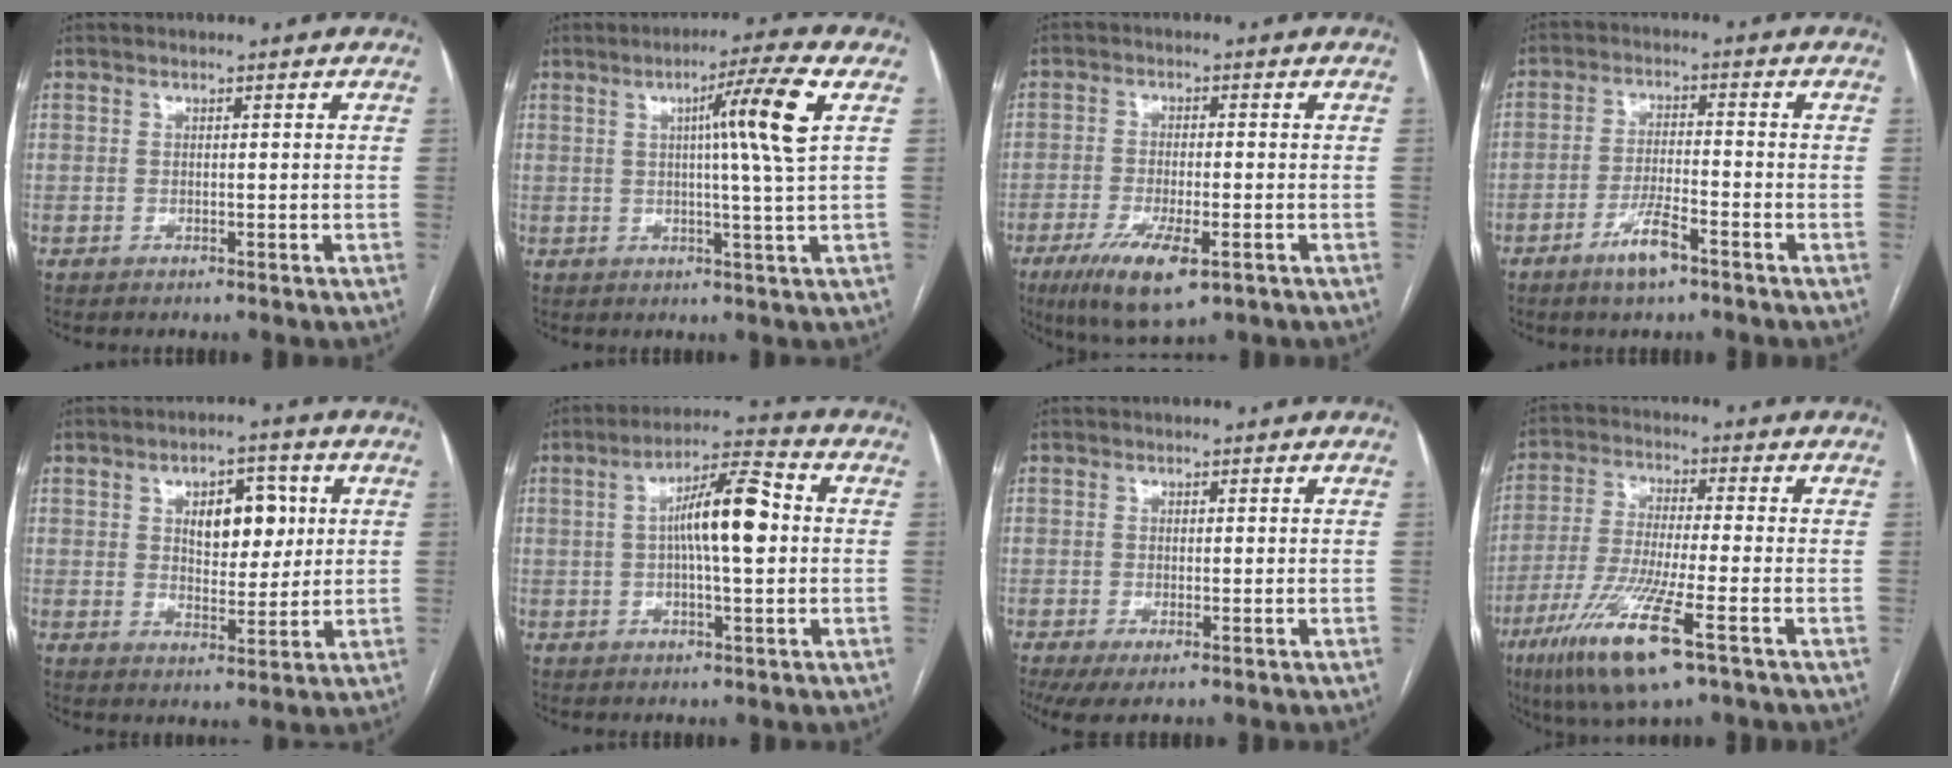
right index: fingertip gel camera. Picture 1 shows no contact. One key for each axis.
{"total": 9.3, "fx": 2.6, "fy": -2.0, "fz": 8.7, "tx": -0.138, "ty": 0.003, "tz": 0.042}
{"total": 9.9, "fx": -5.1, "fy": 2.6, "fz": 8.0, "tx": -0.143, "ty": -0.022, "tz": -0.081}
{"total": 5.7, "fx": -3.7, "fy": 0.9, "fz": 4.3, "tx": -0.084, "ty": -0.003, "tz": -0.065}
{"total": 8.3, "fx": 2.4, "fy": 4.2, "fz": 6.8, "tx": -0.096, "ty": 0.012, "tz": 0.044}
{"total": 10.4, "fx": 0.9, "fy": 1.8, "fz": 10.2, "tx": -0.179, "ty": 0.022, "tz": 0.010}
{"total": 4.2, "fx": -1.6, "fy": 1.5, "fz": 3.6, "tx": -0.066, "ty": -0.009, "tz": -0.023}
{"total": 13.7, "fx": -6.9, "fy": 0.8, "fz": 11.8, "tx": -0.246, "ty": -0.034, "tz": -0.123}